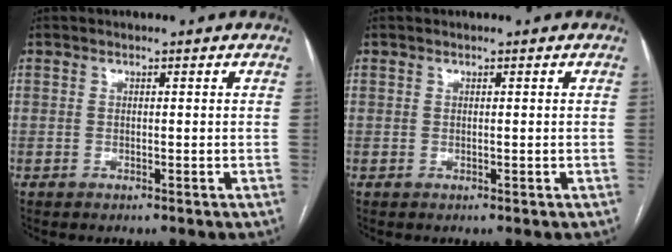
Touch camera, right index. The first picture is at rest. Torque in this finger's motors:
{"motor_torque": [0.01, -0.01, 0.03, 0.01]}